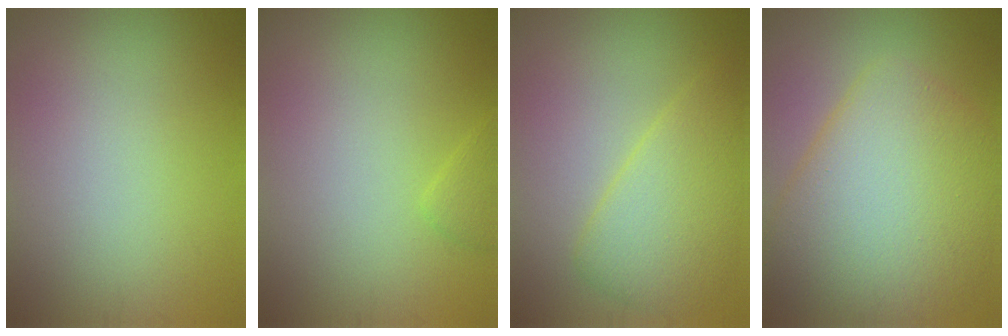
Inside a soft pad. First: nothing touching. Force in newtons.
{"total": 1.0, "press": 1.0, "slide": 0.1}
{"total": 4.7, "press": 4.7, "slide": 0.3}
{"total": 10.0, "press": 10.0, "slide": 0.4}